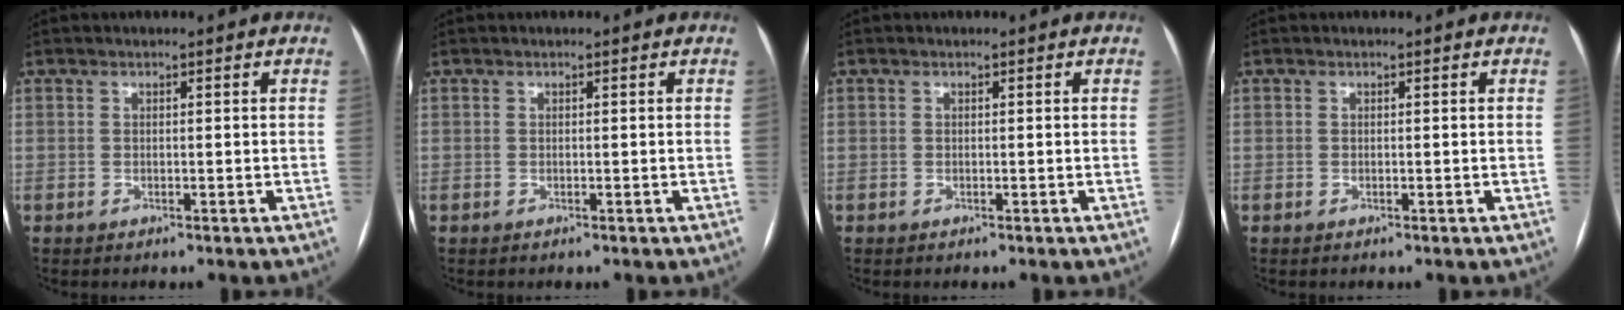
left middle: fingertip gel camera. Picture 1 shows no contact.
{"total": 0.0}
{"total": 0.0}
{"total": 0.0}